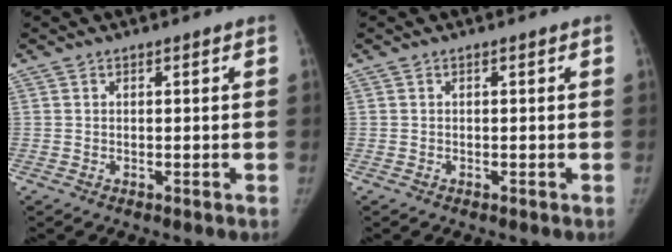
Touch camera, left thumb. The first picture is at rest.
{"total": 0.0}